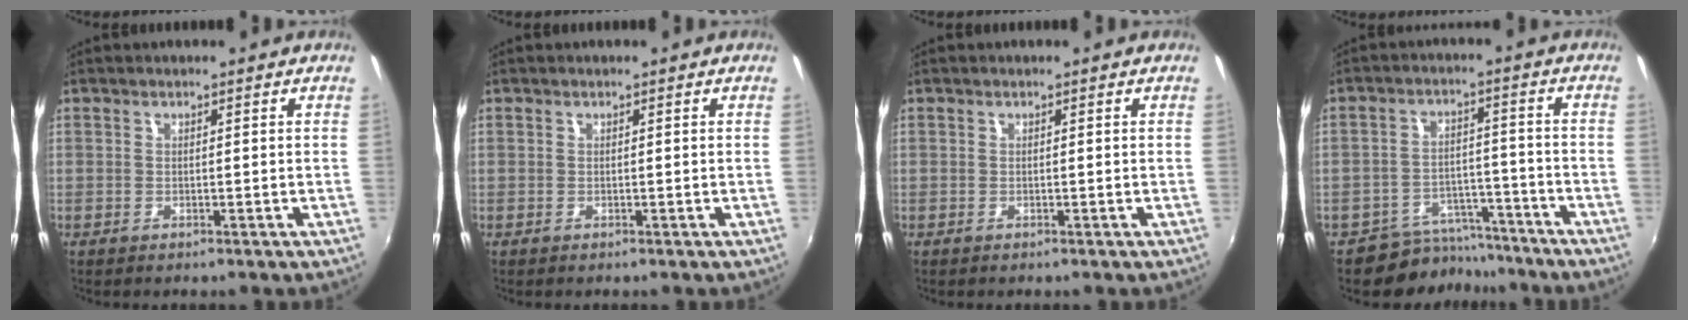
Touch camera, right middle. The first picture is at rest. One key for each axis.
{"total": 0.0}
{"total": 0.0}
{"total": 8.3, "fx": -7.3, "fy": 3.8, "fz": 0.2, "tx": -0.016, "ty": 0.024, "tz": -0.105}